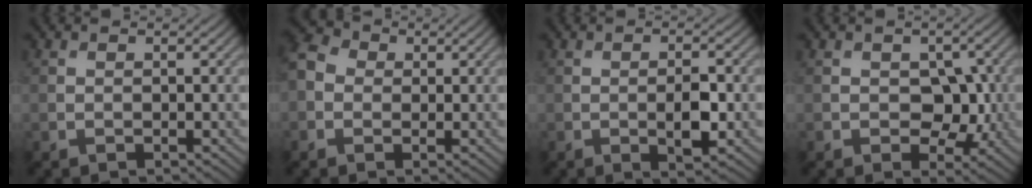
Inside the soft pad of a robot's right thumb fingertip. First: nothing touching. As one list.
[{"total": 4.3, "force": [-0.2, 3.8, 2.1], "torque": [-0.056, 0.009, -0.015]}, {"total": 3.7, "force": [-0.7, 1.3, 3.4], "torque": [-0.060, -0.002, -0.011]}, {"total": 5.2, "force": [-0.6, 3.7, 3.6], "torque": [-0.046, -0.005, -0.016]}]